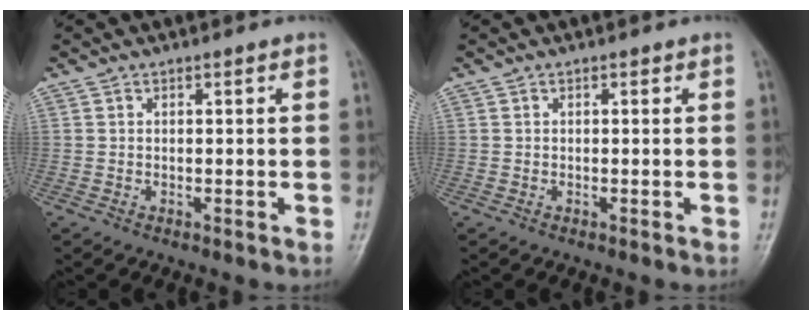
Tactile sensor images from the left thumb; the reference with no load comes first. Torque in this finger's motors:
{"motor_torque": [0.00, 0.00, 0.00, 0.00, 0.00]}